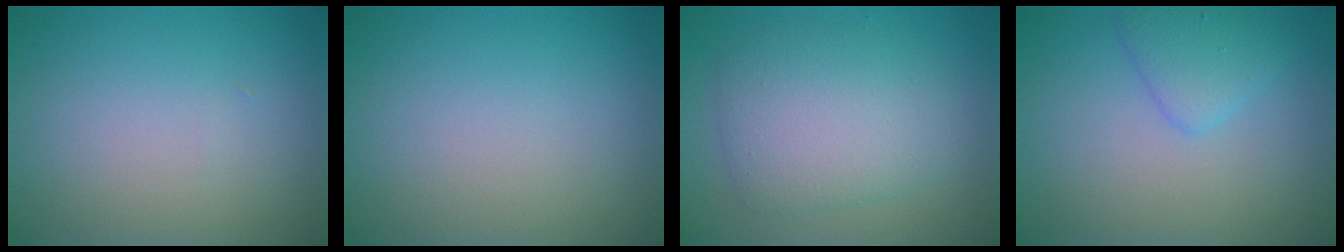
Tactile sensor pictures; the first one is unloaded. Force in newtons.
{"total": 0.0}
{"total": 5.4, "press": 5.4, "slide": 0.0}
{"total": 2.3, "press": 2.3, "slide": 0.0}